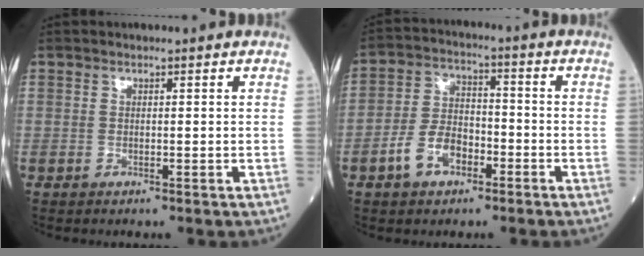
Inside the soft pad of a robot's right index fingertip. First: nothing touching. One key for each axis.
{"total": 7.4, "fx": -3.6, "fy": 4.3, "fz": 4.9, "tx": -0.106, "ty": 0.014, "tz": -0.069}